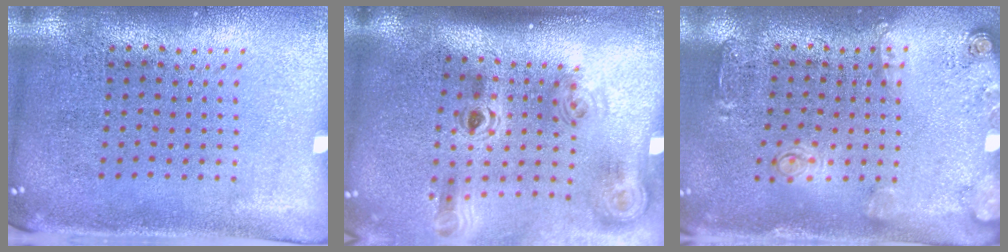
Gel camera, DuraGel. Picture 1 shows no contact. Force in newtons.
{"total": 1.9, "press": 1.3, "slide": 1.5}
{"total": 1.8, "press": 1.4, "slide": 1.1}